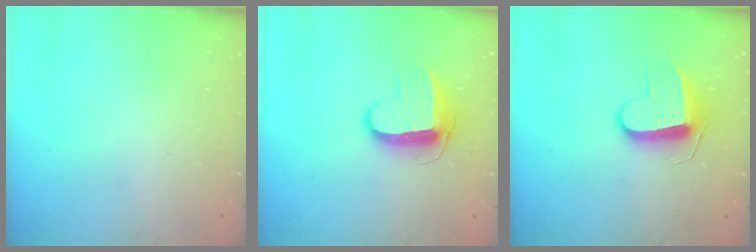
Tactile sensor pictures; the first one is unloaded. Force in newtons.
{"total": 10.0, "press": 10.0, "slide": 0.2}
{"total": 9.6, "press": 9.6, "slide": 0.2}